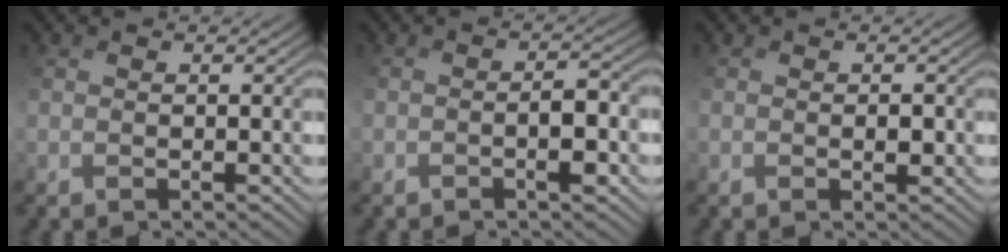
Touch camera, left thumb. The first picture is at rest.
{"total": 3.5, "force": [-1.6, 1.2, 2.8], "torque": [-0.034, 0.009, -0.022]}
{"total": 1.6, "force": [0.1, 1.1, 1.2], "torque": [-0.023, -0.001, 0.006]}